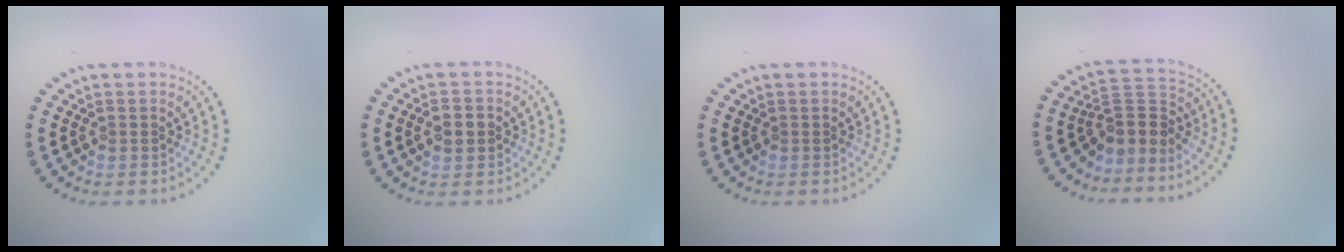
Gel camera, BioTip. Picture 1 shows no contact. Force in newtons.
{"total": 1.8, "press": 1.8, "slide": 0.2}
{"total": 0.0}
{"total": 3.0, "press": 2.1, "slide": 2.1}